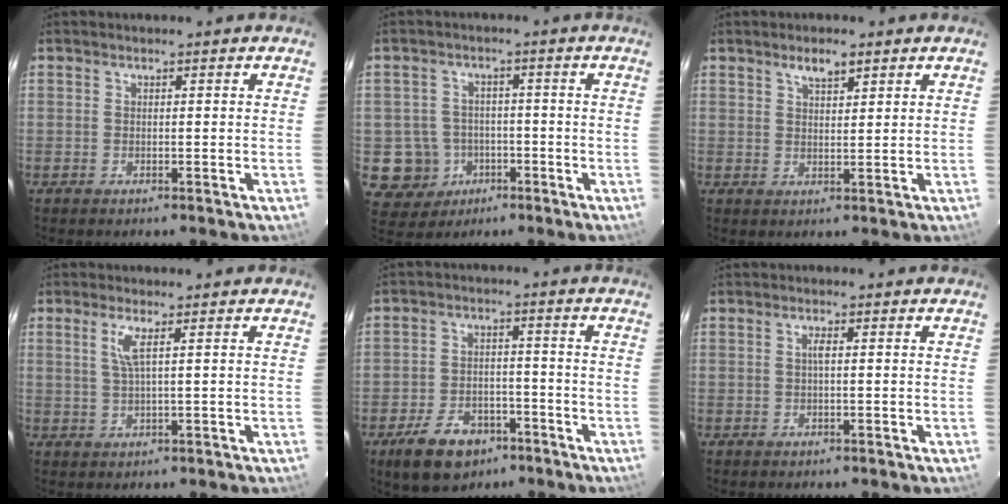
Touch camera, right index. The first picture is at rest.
{"total": 8.6, "force": [-2.7, 8.1, 1.3], "torque": [-0.060, 0.027, -0.028]}
{"total": 3.4, "force": [2.3, 1.2, 2.3], "torque": [-0.037, 0.005, 0.040]}
{"total": 3.0, "force": [1.1, -0.2, 2.7], "torque": [-0.057, -0.002, 0.024]}
{"total": 11.0, "force": [-6.7, 6.8, 5.4], "torque": [-0.128, 0.010, -0.098]}
{"total": 1.1, "force": [0.0, 0.0, 1.1], "torque": [-0.021, 0.003, -0.001]}